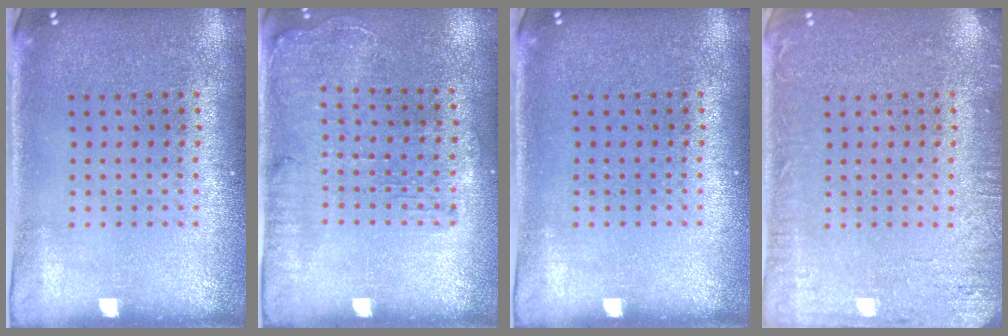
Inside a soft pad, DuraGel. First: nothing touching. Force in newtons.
{"total": 1.3, "press": 1.2, "slide": 0.4}
{"total": 0.0}
{"total": 2.9, "press": 2.8, "slide": 0.4}